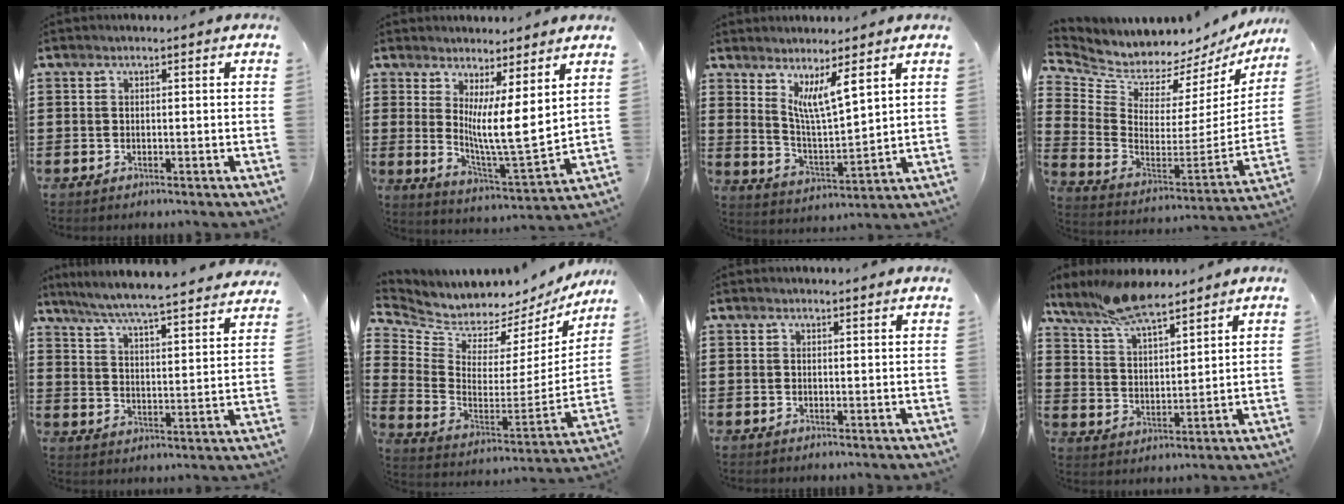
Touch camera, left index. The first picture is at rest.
{"total": 8.2, "force": [3.4, 1.1, 7.4], "torque": [-0.128, -0.037, 0.059]}
{"total": 6.5, "force": [4.7, 0.6, 4.5], "torque": [-0.095, -0.024, 0.079]}
{"total": 5.1, "force": [5.0, 1.2, 0.2], "torque": [-0.043, -0.063, 0.082]}
{"total": 5.7, "force": [5.3, -0.8, 1.7], "torque": [-0.059, -0.045, 0.085]}
{"total": 4.9, "force": [4.7, 1.3, 0.3], "torque": [-0.044, -0.063, 0.078]}
{"total": 0.9, "force": [0.9, 0.0, 0.2], "torque": [0.002, -0.005, 0.017]}
{"total": 8.9, "force": [7.7, 1.8, 4.0], "torque": [-0.100, -0.018, 0.144]}